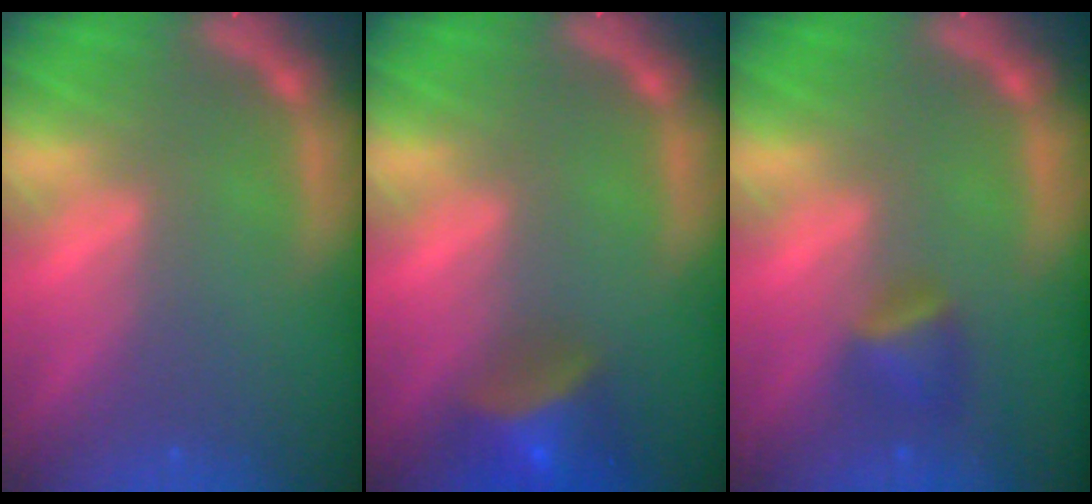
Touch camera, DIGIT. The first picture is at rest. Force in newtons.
{"total": 5.5}
{"total": 2.4}